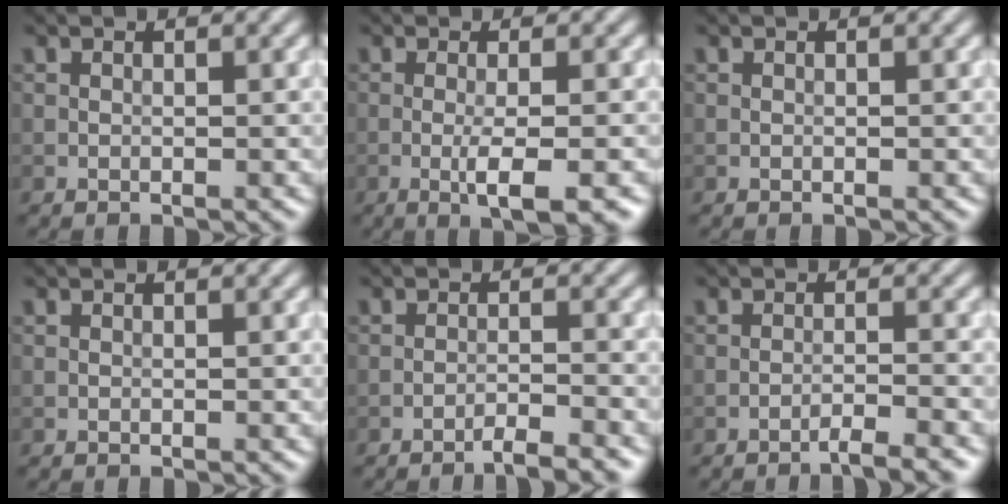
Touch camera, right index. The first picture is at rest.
{"total": 3.6, "force": [-1.1, 0.6, 3.4], "torque": [-0.056, -0.001, -0.023]}
{"total": 0.0}
{"total": 0.0}
{"total": 2.6, "force": [-2.1, 0.2, 1.5], "torque": [-0.014, 0.007, -0.043]}
{"total": 2.4, "force": [-1.8, 0.2, 1.6], "torque": [-0.013, 0.008, -0.040]}